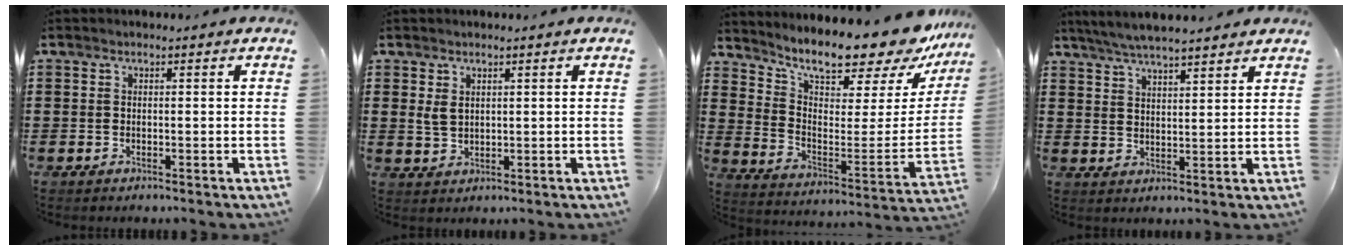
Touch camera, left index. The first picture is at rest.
{"total": 2.4, "force": [0.9, 1.6, 1.5], "torque": [-0.041, 0.003, 0.015]}
{"total": 11.0, "force": [10.2, 1.5, 4.0], "torque": [-0.085, -0.094, 0.167]}
{"total": 4.9, "force": [4.6, 0.1, 1.7], "torque": [-0.047, -0.013, 0.082]}